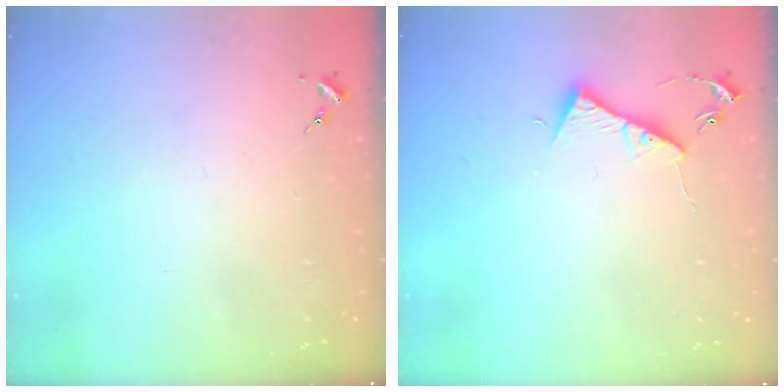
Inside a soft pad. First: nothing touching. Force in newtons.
{"total": 6.8, "press": 6.8, "slide": 0.6}